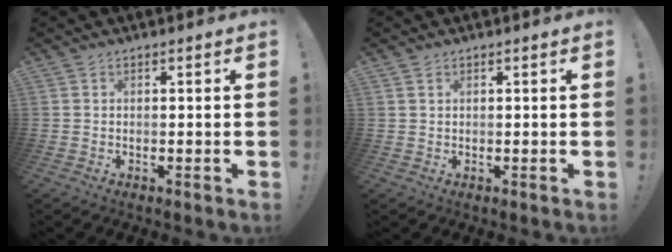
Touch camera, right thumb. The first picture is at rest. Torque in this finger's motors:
{"motor_torque": [0.10, -0.21, 0.00, 0.14, 0.04]}